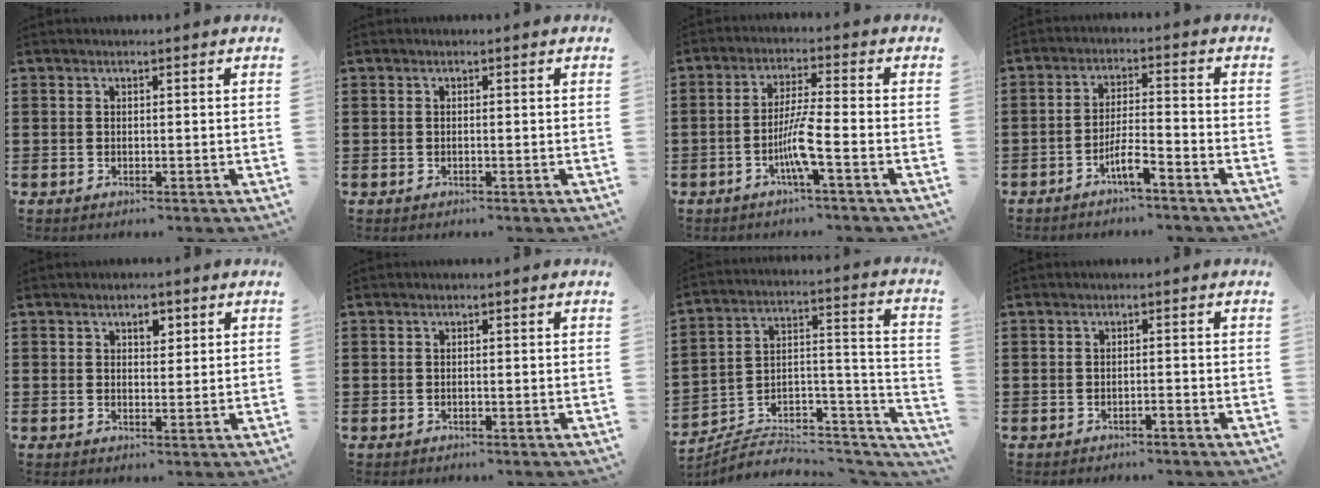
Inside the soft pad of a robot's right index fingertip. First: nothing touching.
{"total": 0.0}
{"total": 6.2, "force": [-2.6, 0.0, 5.6], "torque": [-0.117, -0.011, -0.053]}
{"total": 4.7, "force": [-3.4, 0.4, 3.3], "torque": [-0.071, -0.003, -0.065]}
{"total": 2.4, "force": [1.4, 1.3, 1.5], "torque": [-0.017, 0.000, 0.020]}
{"total": 0.0}
{"total": 4.1, "force": [-3.4, 1.9, 1.3], "torque": [-0.023, -0.007, -0.067]}
{"total": 0.8, "force": [-0.7, 0.0, 0.4], "torque": [-0.008, -0.002, -0.014]}